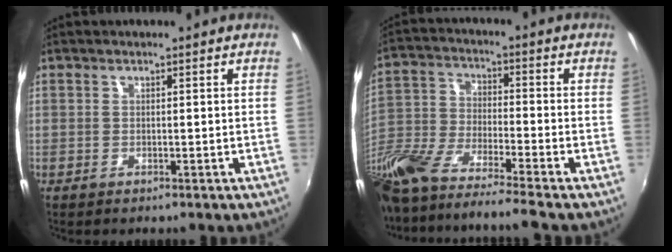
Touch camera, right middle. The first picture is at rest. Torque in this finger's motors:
{"motor_torque": [1.08, -1.06, 0.55, 0.21]}